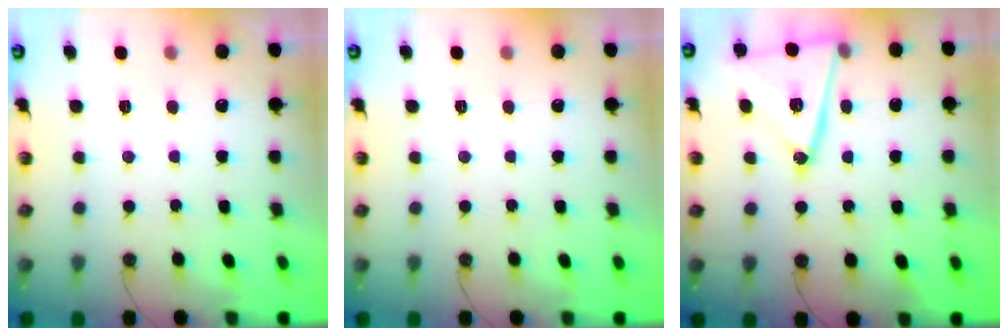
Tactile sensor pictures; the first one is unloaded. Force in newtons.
{"total": 0.0}
{"total": 18.3, "press": 18.0, "slide": 3.6}